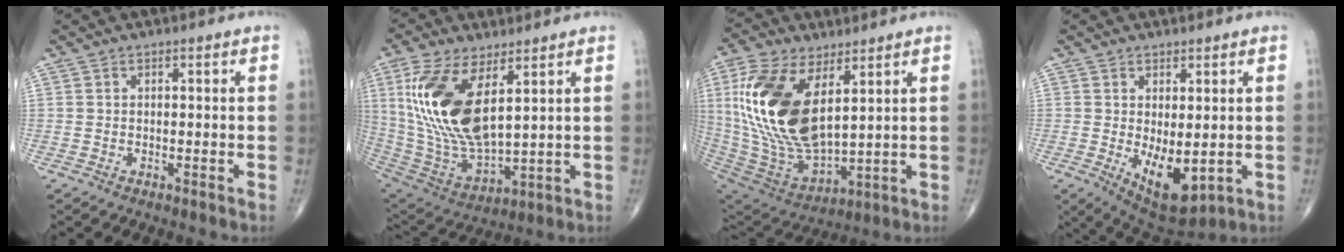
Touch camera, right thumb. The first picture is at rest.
{"total": 19.3, "force": [6.2, 8.7, 16.2], "torque": [-0.330, -0.028, 0.132]}
{"total": 22.5, "force": [6.3, 11.4, 18.4], "torque": [-0.379, -0.032, 0.129]}
{"total": 9.5, "force": [-1.2, 4.4, 8.3], "torque": [-0.114, -0.017, 0.002]}